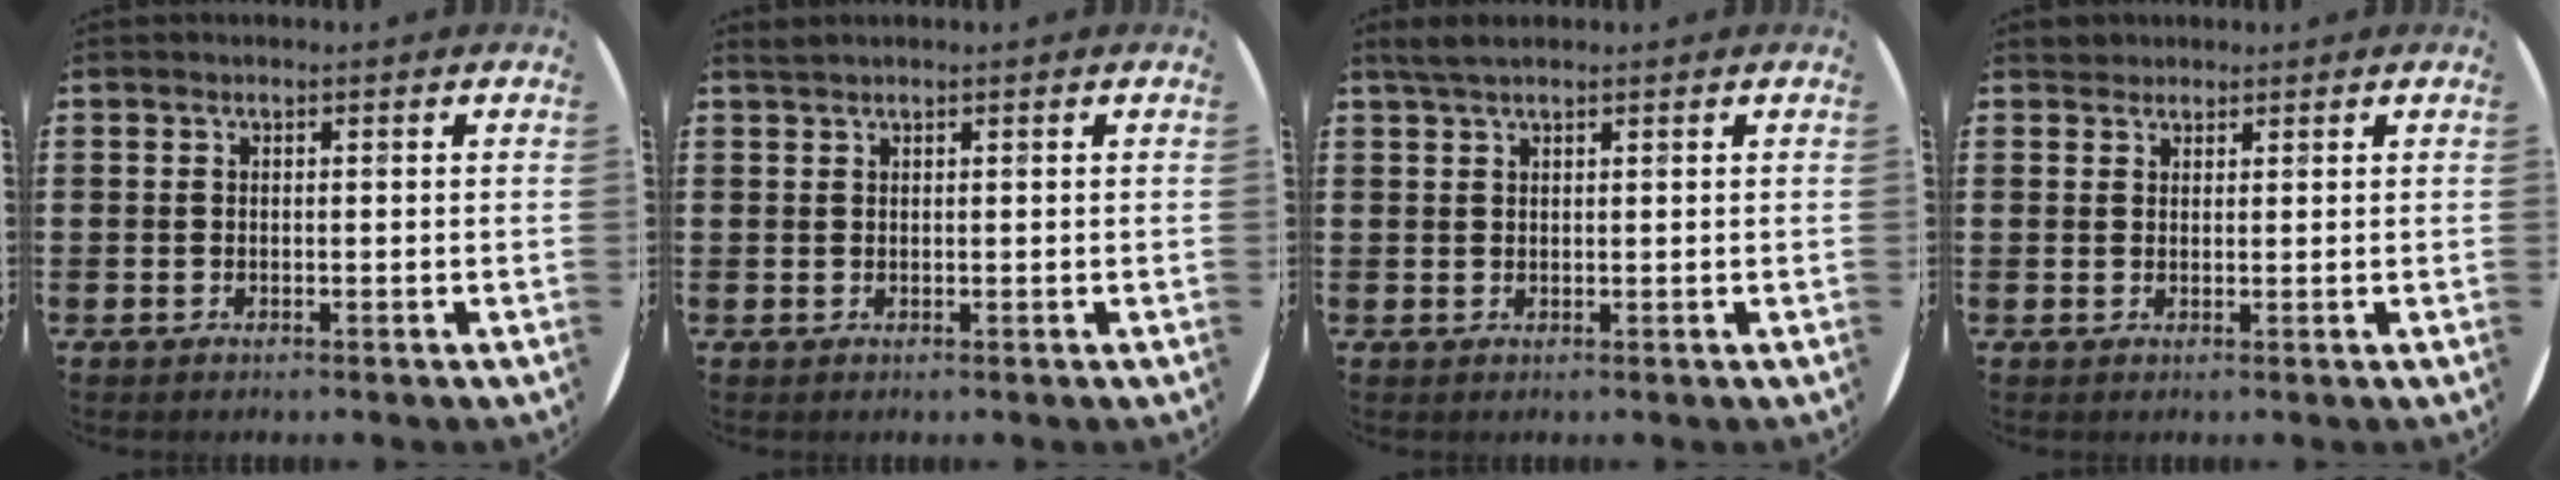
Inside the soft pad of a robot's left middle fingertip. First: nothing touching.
{"total": 0.5, "force": [0.5, -0.1, 0.0], "torque": [0.000, 0.000, 0.010]}
{"total": 1.8, "force": [1.5, 0.2, 1.0], "torque": [-0.021, 0.003, 0.028]}
{"total": 1.4, "force": [1.3, 0.5, -0.2], "torque": [0.008, 0.000, 0.025]}